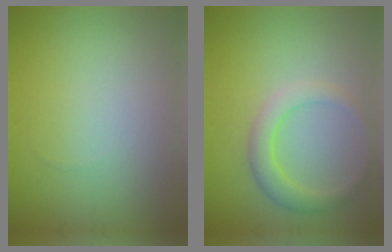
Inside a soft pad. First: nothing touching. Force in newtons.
{"total": 3.1, "press": 3.1, "slide": 0.2}